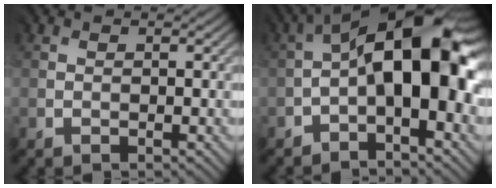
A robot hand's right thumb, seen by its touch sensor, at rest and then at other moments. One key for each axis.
{"total": 14.2, "fx": -0.3, "fy": 6.0, "fz": 12.9, "tx": -0.202, "ty": 0.026, "tz": -0.012}